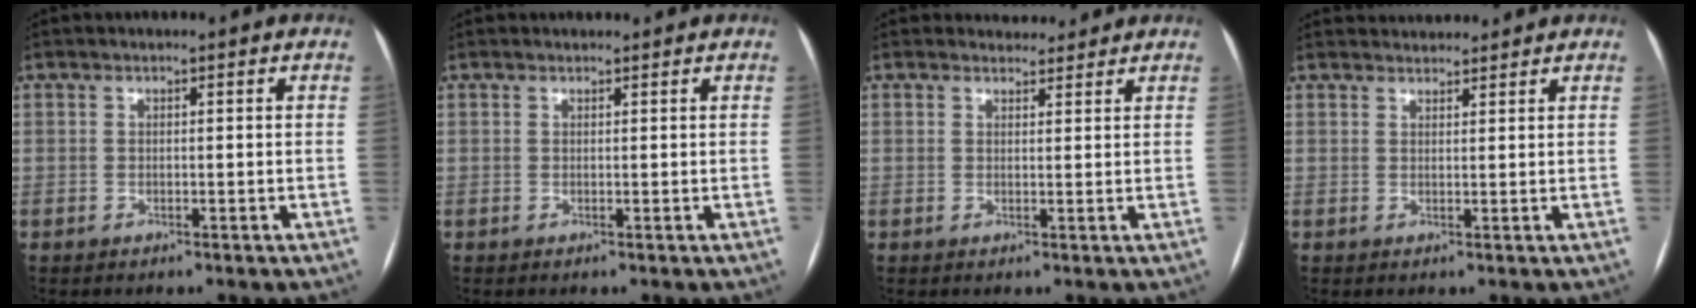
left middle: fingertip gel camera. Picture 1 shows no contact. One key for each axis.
{"total": 1.1, "fx": 1.0, "fy": 0.3, "fz": 0.1, "tx": -0.009, "ty": 0.010, "tz": 0.016}
{"total": 2.8, "fx": 2.7, "fy": 1.0, "fz": -0.1, "tx": 0.001, "ty": 0.005, "tz": 0.034}
{"total": 4.9, "fx": 4.7, "fy": 1.1, "fz": 0.4, "tx": -0.005, "ty": 0.028, "tz": 0.065}